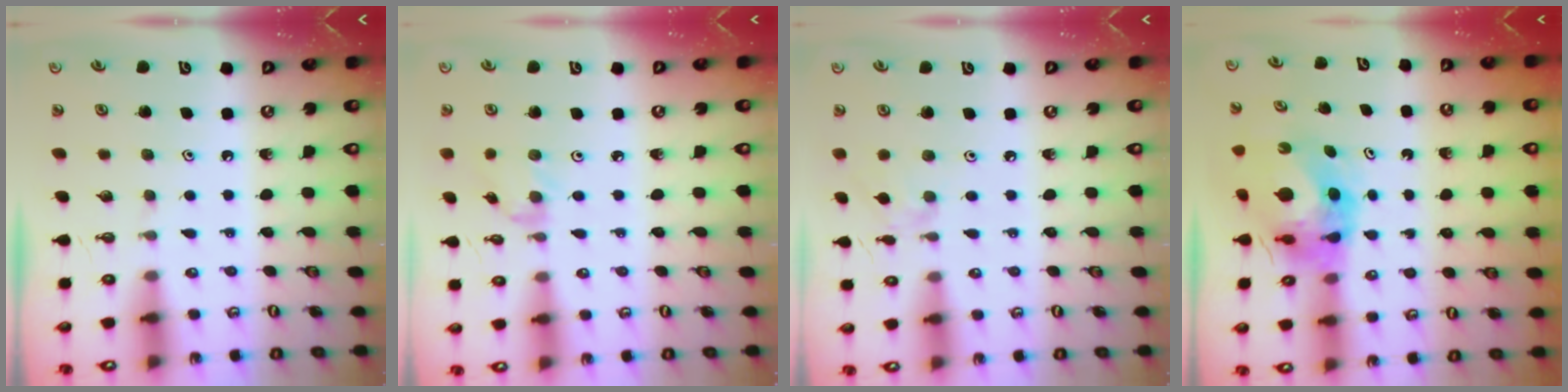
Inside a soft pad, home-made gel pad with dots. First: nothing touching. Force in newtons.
{"total": 2.4, "press": 2.4, "slide": 0.3}
{"total": 1.2, "press": 1.2, "slide": 0.3}
{"total": 8.8, "press": 8.7, "slide": 0.8}